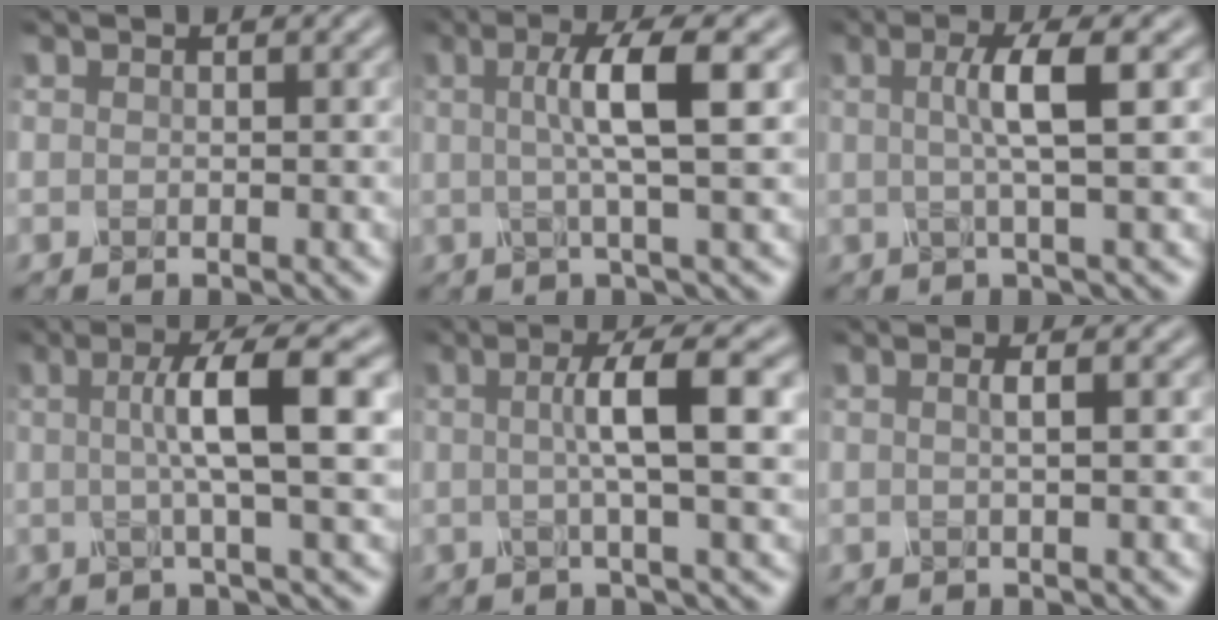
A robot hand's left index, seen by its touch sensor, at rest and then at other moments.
{"total": 5.3, "force": [0.8, 0.9, 5.2], "torque": [-0.083, 0.006, 0.009]}
{"total": 4.1, "force": [0.5, 0.7, 4.0], "torque": [-0.066, 0.003, 0.002]}
{"total": 7.0, "force": [0.9, 1.3, 6.8], "torque": [-0.099, 0.011, 0.010]}
{"total": 5.6, "force": [0.5, 1.0, 5.5], "torque": [-0.082, 0.008, 0.003]}
{"total": 1.5, "force": [0.1, 0.5, 1.4], "torque": [-0.017, -0.001, -0.005]}